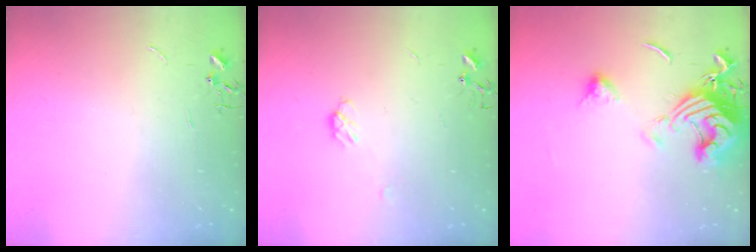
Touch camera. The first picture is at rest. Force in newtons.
{"total": 4.0, "press": 4.0, "slide": 0.4}
{"total": 15.9, "press": 15.7, "slide": 2.1}